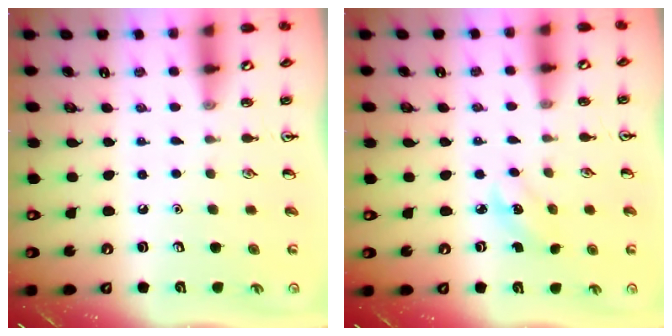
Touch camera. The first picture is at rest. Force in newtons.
{"total": 2.4, "press": 2.2, "slide": 0.9}